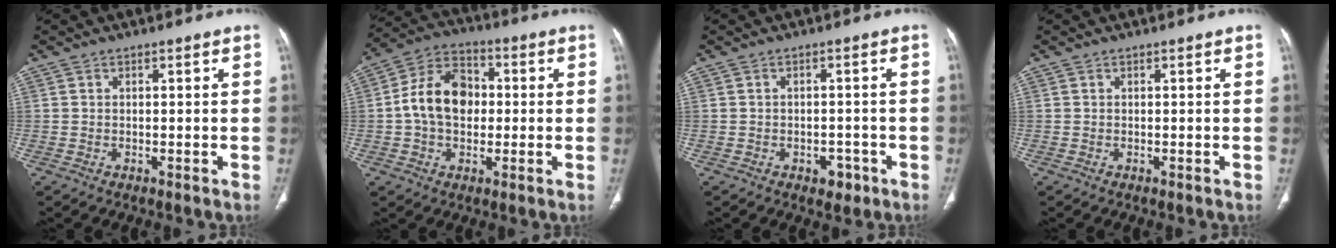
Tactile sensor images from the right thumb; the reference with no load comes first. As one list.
[{"total": 12.7, "force": [0.2, 9.1, 8.8], "torque": [-0.136, 0.027, -0.006]}, {"total": 3.3, "force": [-1.6, 2.3, 1.7], "torque": [-0.008, 0.009, -0.017]}, {"total": 0.0}]